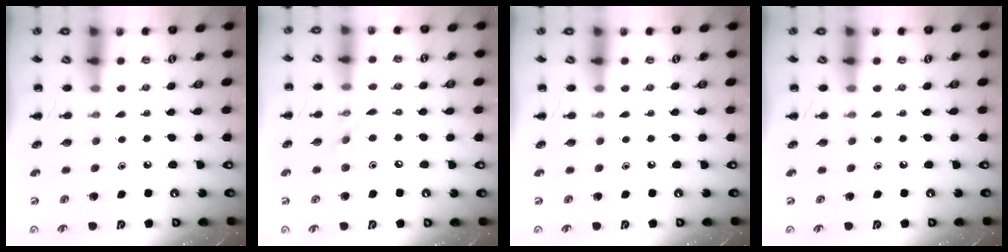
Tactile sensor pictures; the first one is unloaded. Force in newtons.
{"total": 9.2, "press": 9.1, "slide": 1.1}
{"total": 0.0}
{"total": 0.0}